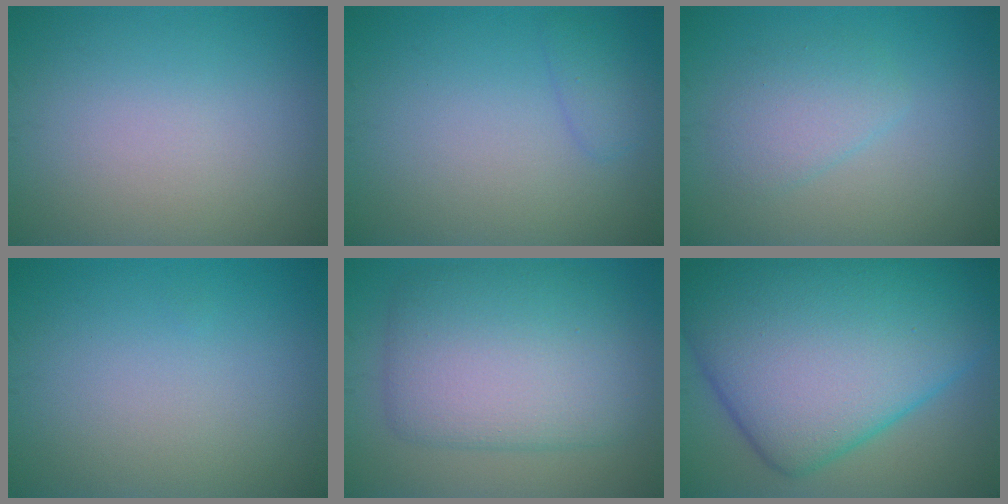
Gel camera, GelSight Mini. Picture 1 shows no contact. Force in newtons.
{"total": 1.3, "press": 1.3, "slide": 0.2}
{"total": 2.4, "press": 2.4, "slide": 0.2}
{"total": 0.0}
{"total": 8.7, "press": 8.7, "slide": 0.1}
{"total": 18.5, "press": 18.5, "slide": 0.0}